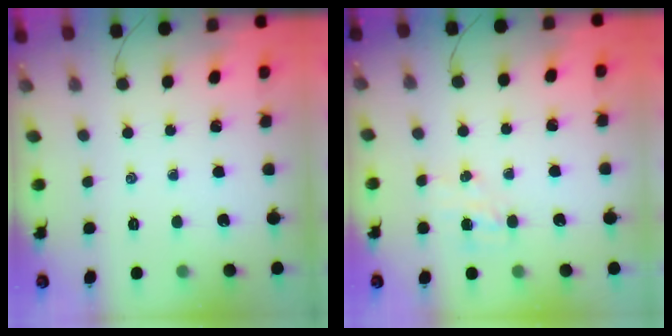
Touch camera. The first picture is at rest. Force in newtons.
{"total": 4.6, "press": 4.4, "slide": 1.2}